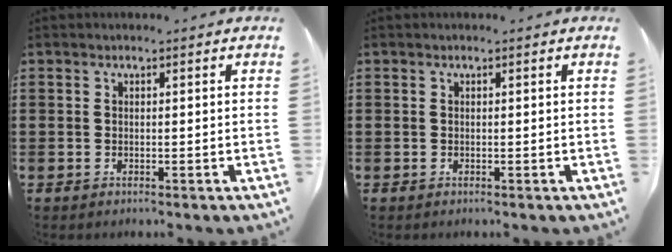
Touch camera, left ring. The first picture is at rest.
{"total": 0.0}